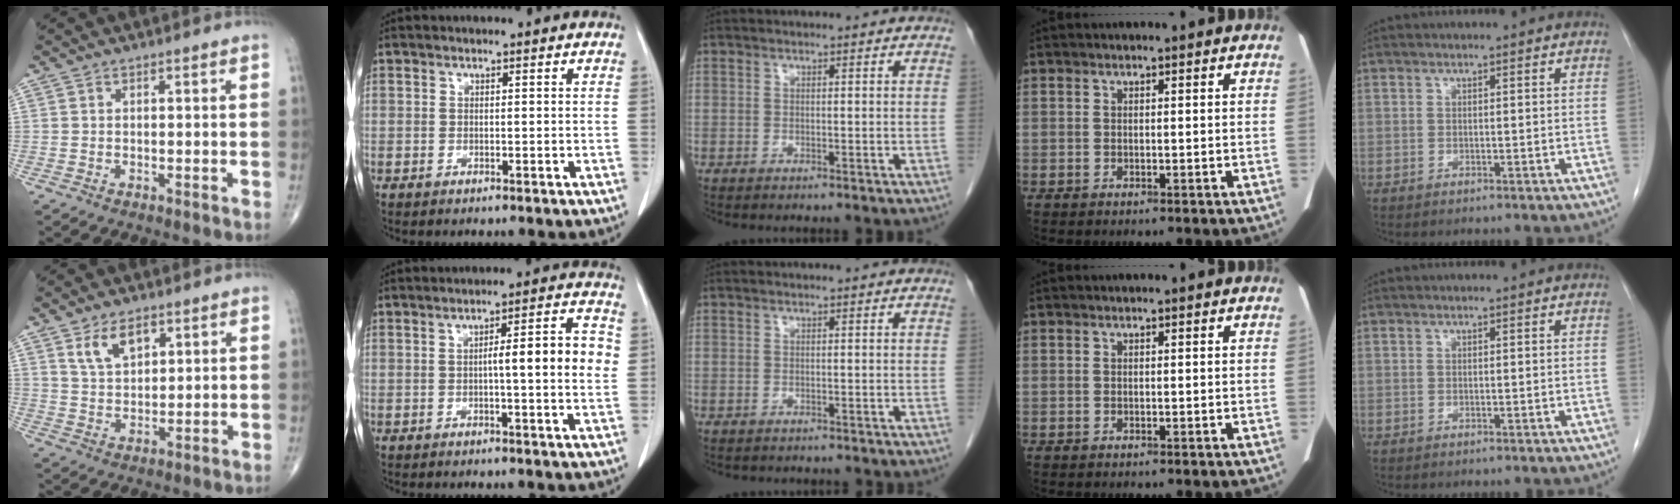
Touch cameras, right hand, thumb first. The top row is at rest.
{"thumb": {"total": 6.7, "force": [3.5, 3.7, 4.3], "torque": [-0.064, -0.019, 0.069]}, "index": {"total": 8.1, "force": [0.2, 0.6, 8.1], "torque": [-0.112, 0.015, -0.001]}, "middle": {"total": 1.7, "force": [-1.5, 0.5, 0.4], "torque": [-0.011, -0.003, -0.019]}}